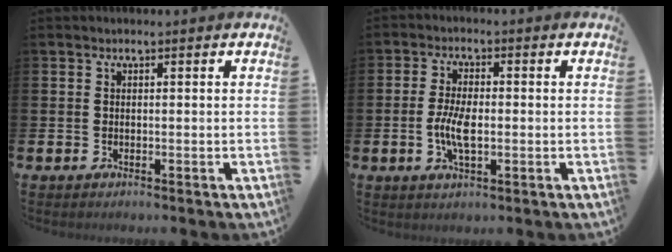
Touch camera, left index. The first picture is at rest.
{"total": 5.0, "force": [-0.6, 2.1, 4.5], "torque": [-0.091, -0.003, -0.016]}